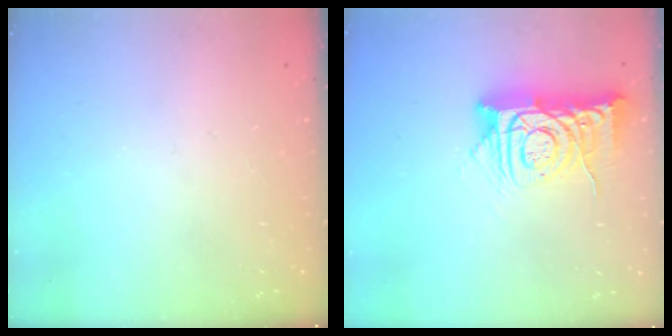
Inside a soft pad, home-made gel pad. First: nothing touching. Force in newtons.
{"total": 13.2, "press": 13.1, "slide": 1.3}